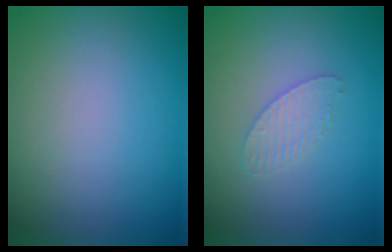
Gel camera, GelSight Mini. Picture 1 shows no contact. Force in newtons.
{"total": 1.6, "press": 1.6, "slide": 0.1}